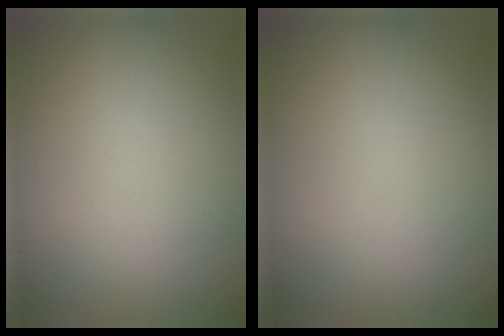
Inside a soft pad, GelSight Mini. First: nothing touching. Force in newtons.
{"total": 0.0}